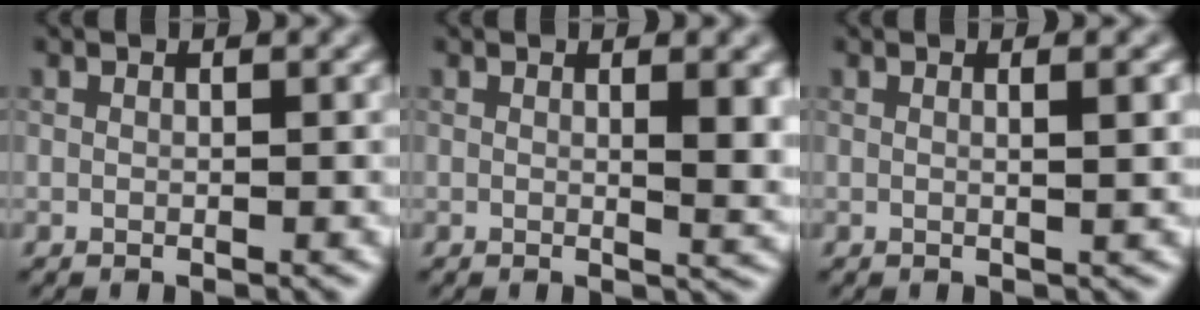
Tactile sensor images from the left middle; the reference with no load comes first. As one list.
[{"total": 3.3, "force": [0.8, 0.9, 3.1], "torque": [-0.035, -0.006, 0.014]}, {"total": 2.1, "force": [0.4, 0.6, 2.0], "torque": [-0.023, 0.005, -0.001]}]